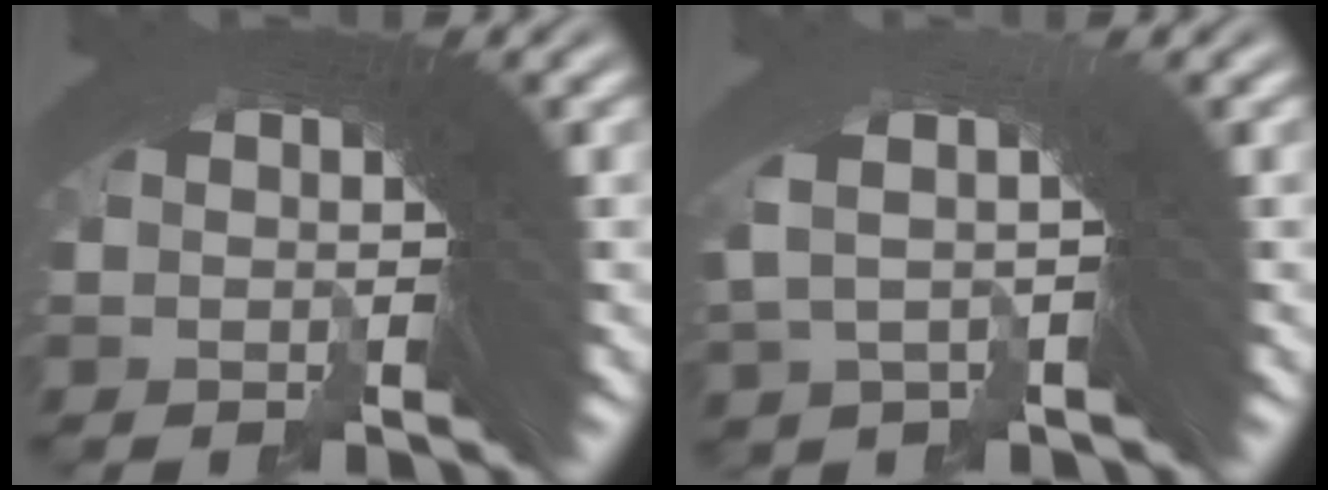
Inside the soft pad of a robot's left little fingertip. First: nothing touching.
{"total": 2.4, "force": [0.6, 0.8, 2.2], "torque": [-0.028, 0.016, 0.007]}